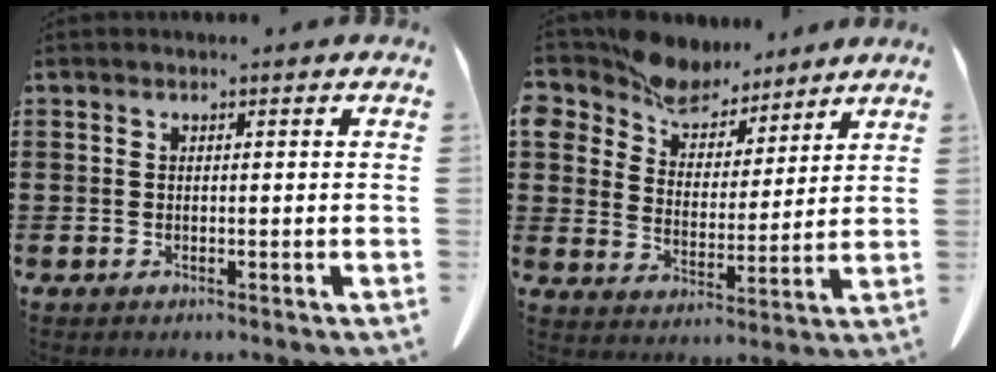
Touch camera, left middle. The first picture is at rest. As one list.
[{"total": 9.4, "force": [8.6, 3.6, 1.1], "torque": [-0.070, -0.050, 0.163]}]